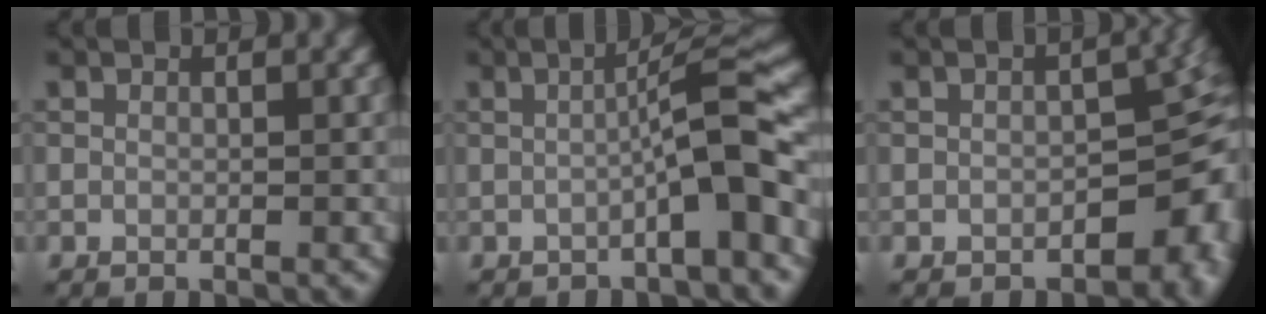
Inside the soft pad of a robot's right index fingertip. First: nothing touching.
{"total": 5.2, "force": [-1.3, 0.4, 5.0], "torque": [-0.073, 0.028, -0.029]}
{"total": 8.5, "force": [-2.6, 5.2, 6.3], "torque": [-0.024, -0.013, -0.029]}